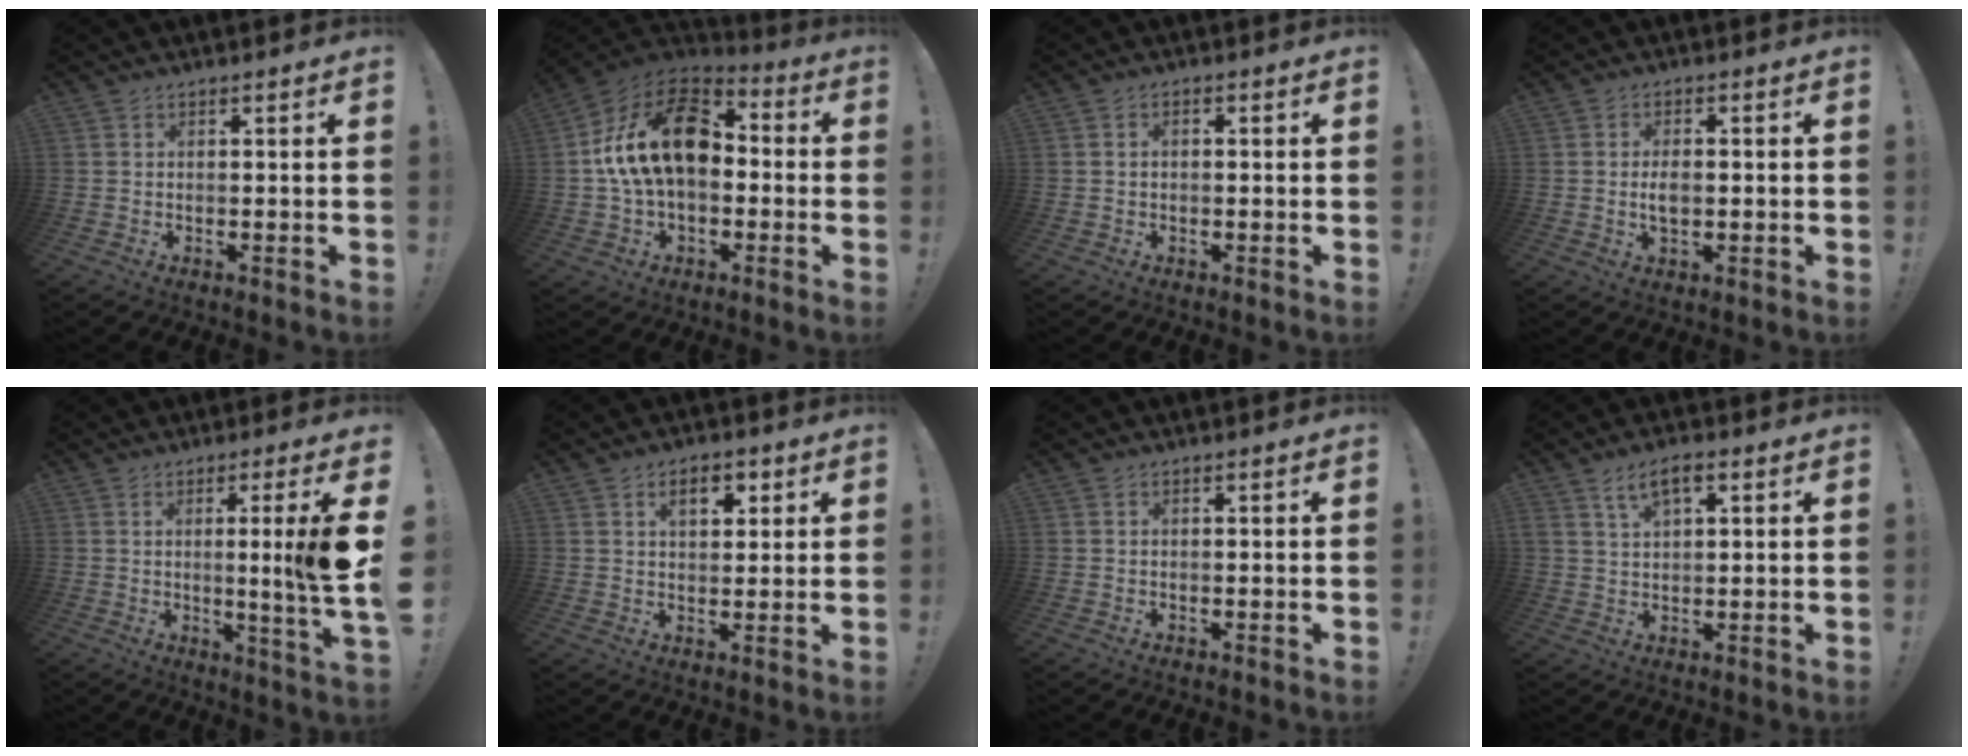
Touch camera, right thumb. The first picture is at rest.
{"total": 21.7, "force": [3.6, 13.5, 16.6], "torque": [-0.278, 0.009, 0.071]}
{"total": 1.2, "force": [-0.6, 0.8, 0.8], "torque": [-0.013, 0.005, -0.011]}
{"total": 4.1, "force": [-0.5, 2.1, 3.5], "torque": [-0.054, -0.002, -0.011]}
{"total": 10.6, "force": [1.6, -1.4, 10.4], "torque": [-0.159, -0.018, 0.012]}
{"total": 6.4, "force": [2.9, 3.8, 4.3], "torque": [-0.055, -0.002, 0.046]}
{"total": 0.0}
{"total": 6.1, "force": [2.8, 2.8, 4.6], "torque": [-0.084, 0.004, 0.052]}